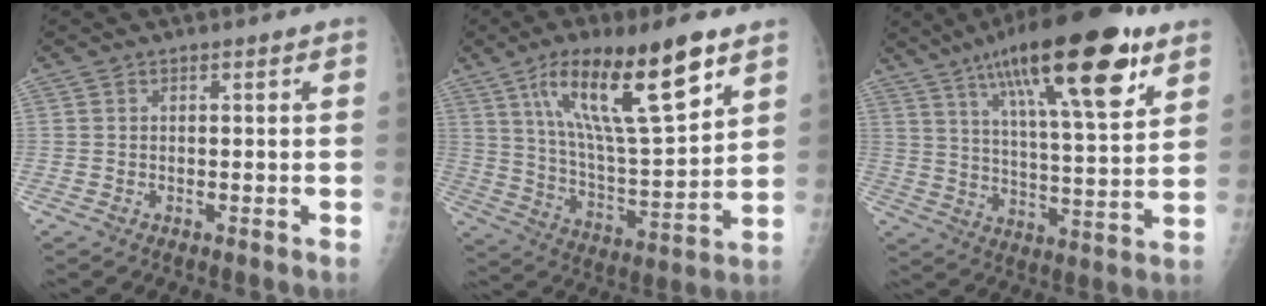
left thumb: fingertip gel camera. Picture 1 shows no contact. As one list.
[{"total": 21.8, "force": [11.7, 5.5, 17.5], "torque": [-0.284, -0.041, 0.211]}, {"total": 23.6, "force": [13.1, 5.9, 18.7], "torque": [-0.285, -0.032, 0.210]}]